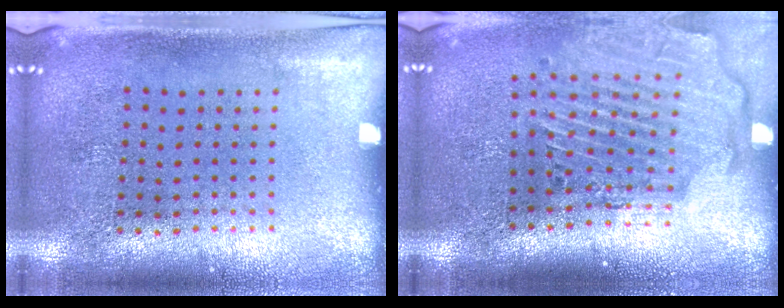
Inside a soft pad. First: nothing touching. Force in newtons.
{"total": 2.8, "press": 2.3, "slide": 1.6}